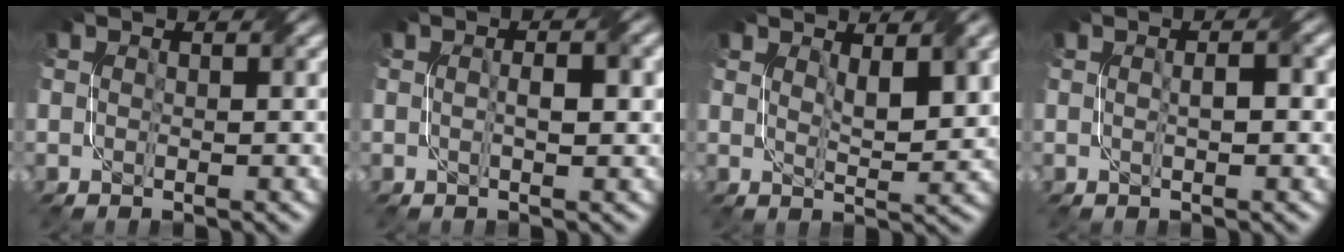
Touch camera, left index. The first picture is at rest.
{"total": 2.6, "force": [0.1, 0.7, 2.5], "torque": [-0.036, 0.001, -0.001]}
{"total": 4.0, "force": [1.9, 1.1, 3.3], "torque": [-0.060, -0.003, 0.035]}
{"total": 2.2, "force": [0.3, 0.6, 2.1], "torque": [-0.026, -0.002, 0.001]}